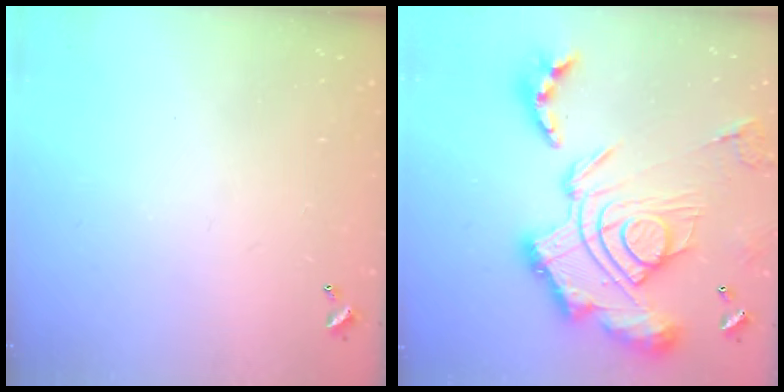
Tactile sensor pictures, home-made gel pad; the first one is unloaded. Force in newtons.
{"total": 4.2, "press": 3.4, "slide": 2.5}